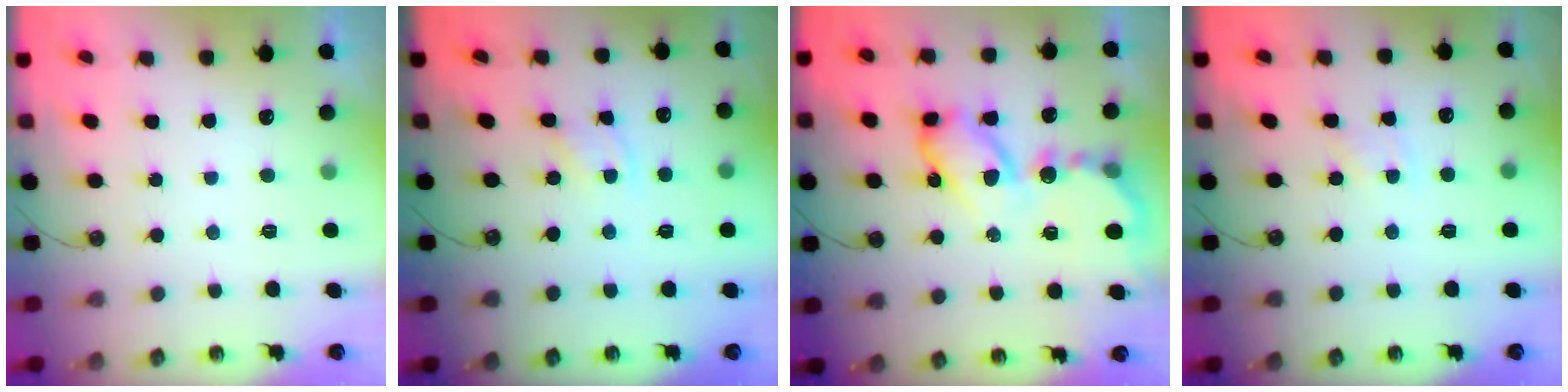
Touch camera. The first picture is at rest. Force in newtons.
{"total": 2.3, "press": 2.3, "slide": 0.4}
{"total": 15.3, "press": 15.3, "slide": 1.3}
{"total": 1.9, "press": 1.9, "slide": 0.4}